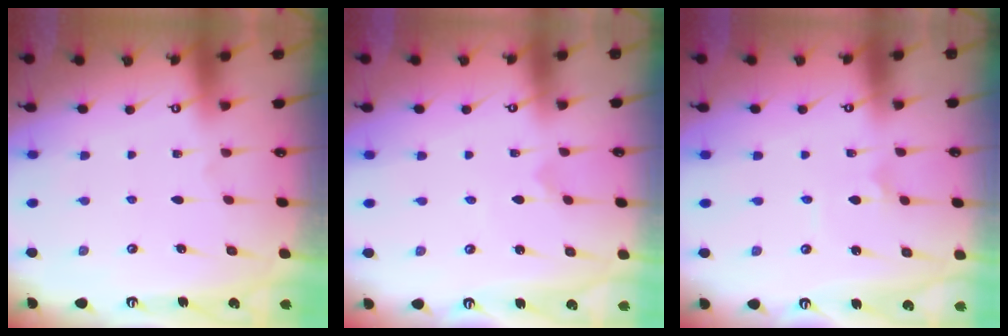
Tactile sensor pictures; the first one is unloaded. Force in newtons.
{"total": 0.0}
{"total": 1.4, "press": 1.4, "slide": 0.1}